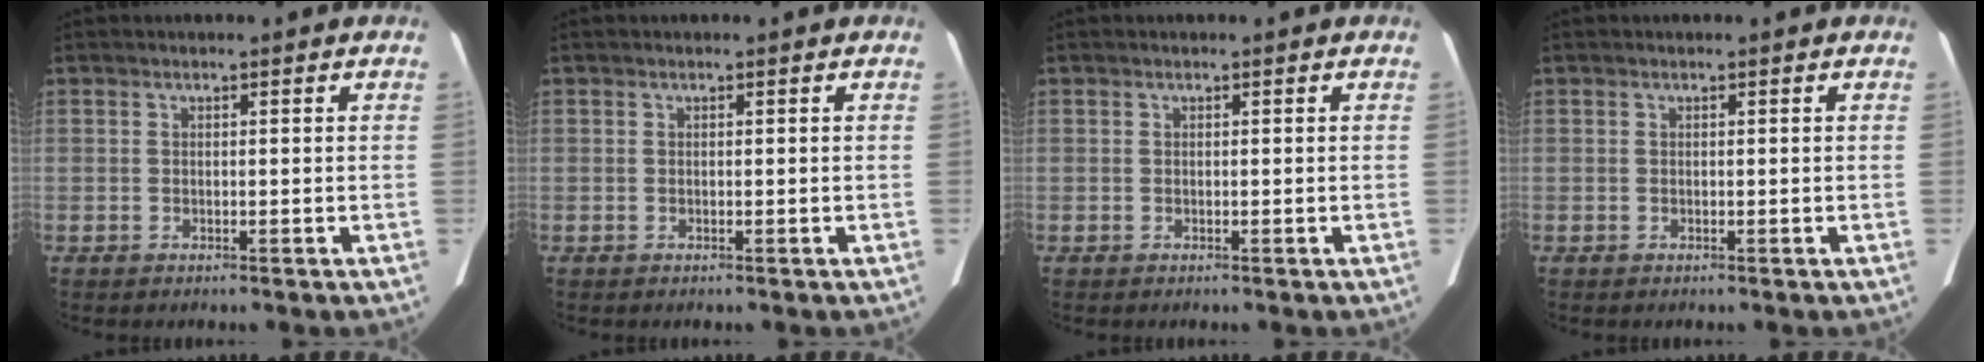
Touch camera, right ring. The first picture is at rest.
{"total": 0.0}
{"total": 0.0}
{"total": 0.0}